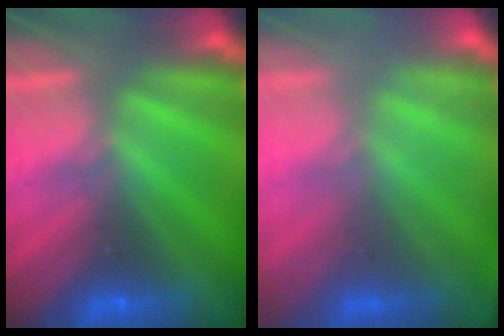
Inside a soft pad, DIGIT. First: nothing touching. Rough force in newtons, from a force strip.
{"total": 2.0}